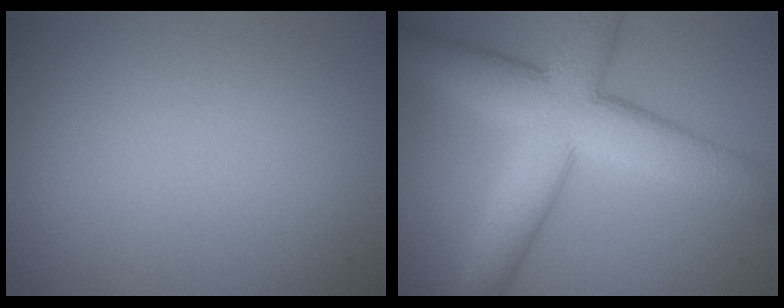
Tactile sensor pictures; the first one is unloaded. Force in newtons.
{"total": 9.9, "press": 9.9, "slide": 0.5}